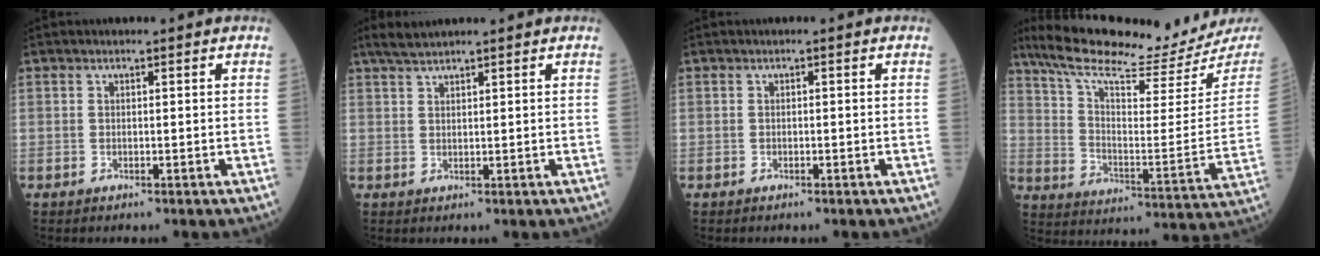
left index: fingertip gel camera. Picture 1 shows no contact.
{"total": 4.2, "force": [3.5, 0.5, 2.1], "torque": [-0.040, 0.021, 0.066]}
{"total": 0.0}
{"total": 23.2, "force": [20.2, 1.6, 11.3], "torque": [-0.193, -0.062, 0.290]}